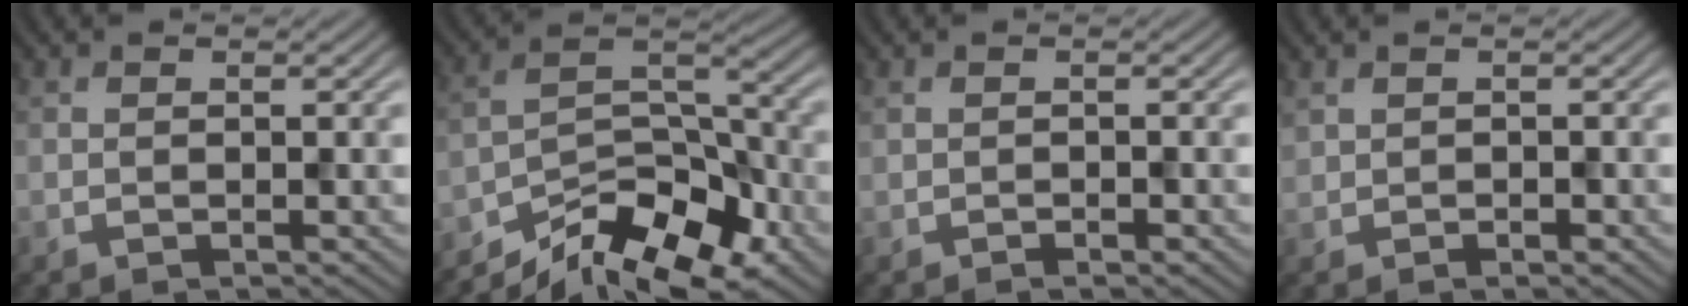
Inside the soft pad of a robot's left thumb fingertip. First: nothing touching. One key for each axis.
{"total": 11.7, "fx": -9.0, "fy": 4.2, "fz": 6.1, "tx": -0.093, "ty": 0.001, "tz": -0.162}
{"total": 0.7, "fx": -0.6, "fy": 0.2, "fz": 0.4, "tx": -0.009, "ty": 0.001, "tz": -0.009}
{"total": 0.9, "fx": 0.2, "fy": 0.7, "fz": 0.6, "tx": -0.014, "ty": -0.001, "tz": 0.007}